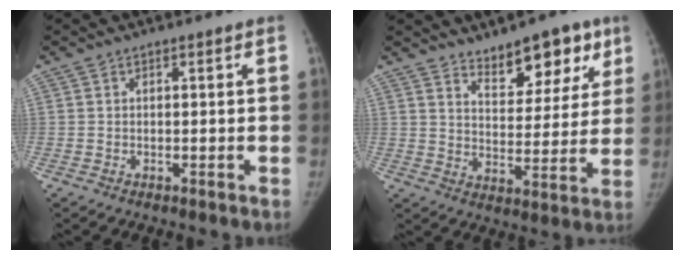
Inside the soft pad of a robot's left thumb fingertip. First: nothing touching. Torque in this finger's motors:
{"motor_torque": [0.10, 0.17, 0.25, 0.10, -0.04]}